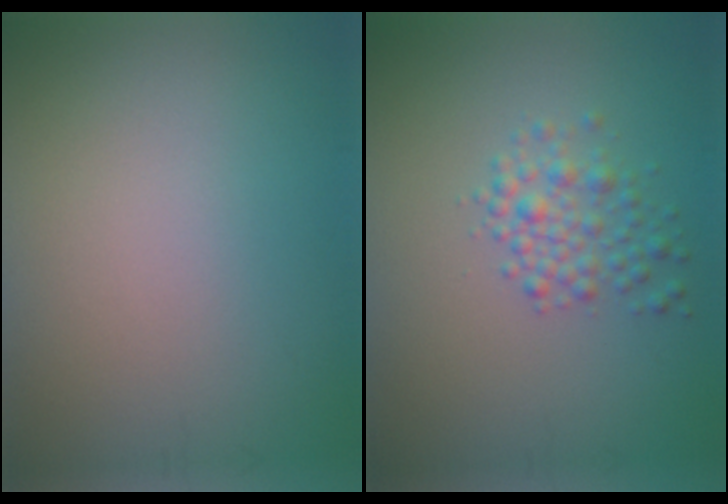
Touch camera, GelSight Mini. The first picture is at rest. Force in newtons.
{"total": 2.6, "press": 2.6, "slide": 0.1}